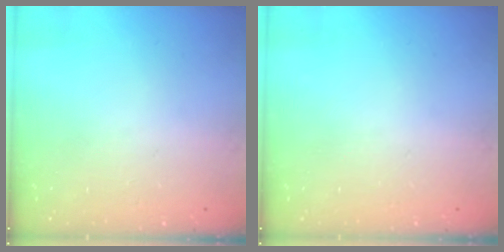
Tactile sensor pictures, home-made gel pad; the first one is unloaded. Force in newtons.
{"total": 0.0}